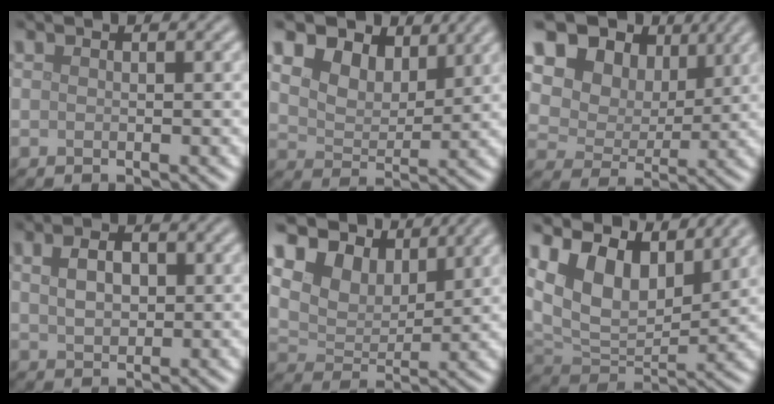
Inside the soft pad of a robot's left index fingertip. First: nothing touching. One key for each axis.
{"total": 7.1, "fx": 4.6, "fy": 4.3, "fz": 3.3, "tx": -0.085, "ty": 0.006, "tz": 0.078}
{"total": 12.7, "fx": 6.6, "fy": 8.8, "fz": 6.3, "tx": -0.121, "ty": 0.019, "tz": 0.121}
{"total": 3.7, "fx": 1.0, "fy": 2.3, "fz": 2.6, "tx": -0.050, "ty": 0.007, "tz": 0.014}
{"total": 8.4, "fx": 5.9, "fy": 4.7, "fz": 3.8, "tx": -0.093, "ty": 0.003, "tz": 0.092}
{"total": 9.3, "fx": 5.3, "fy": 4.8, "fz": 5.8, "tx": -0.120, "ty": 0.001, "tz": 0.091}